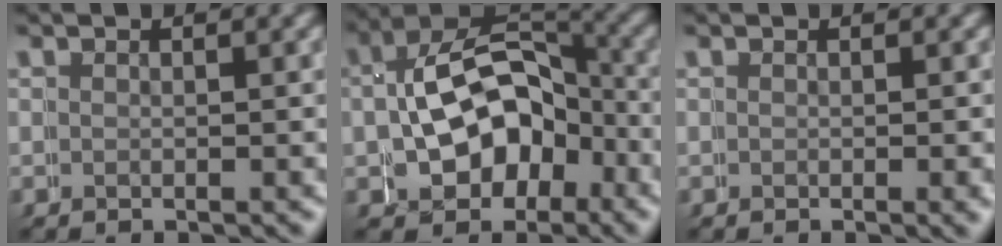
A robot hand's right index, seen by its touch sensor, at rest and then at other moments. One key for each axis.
{"total": 8.0, "fx": -0.9, "fy": 7.0, "fz": 3.8, "tx": -0.082, "ty": -0.029, "tz": -0.005}
{"total": 0.5, "fx": 0.1, "fy": -0.2, "fz": 0.4, "tx": -0.001, "ty": 0.005, "tz": -0.001}